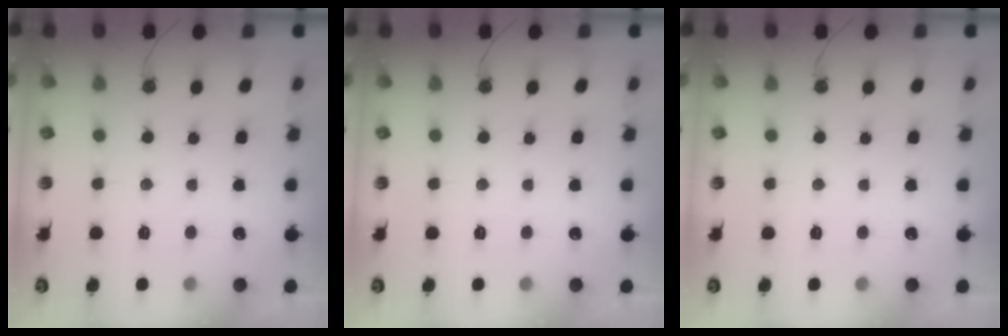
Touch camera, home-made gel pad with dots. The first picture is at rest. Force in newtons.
{"total": 0.0}
{"total": 0.0}